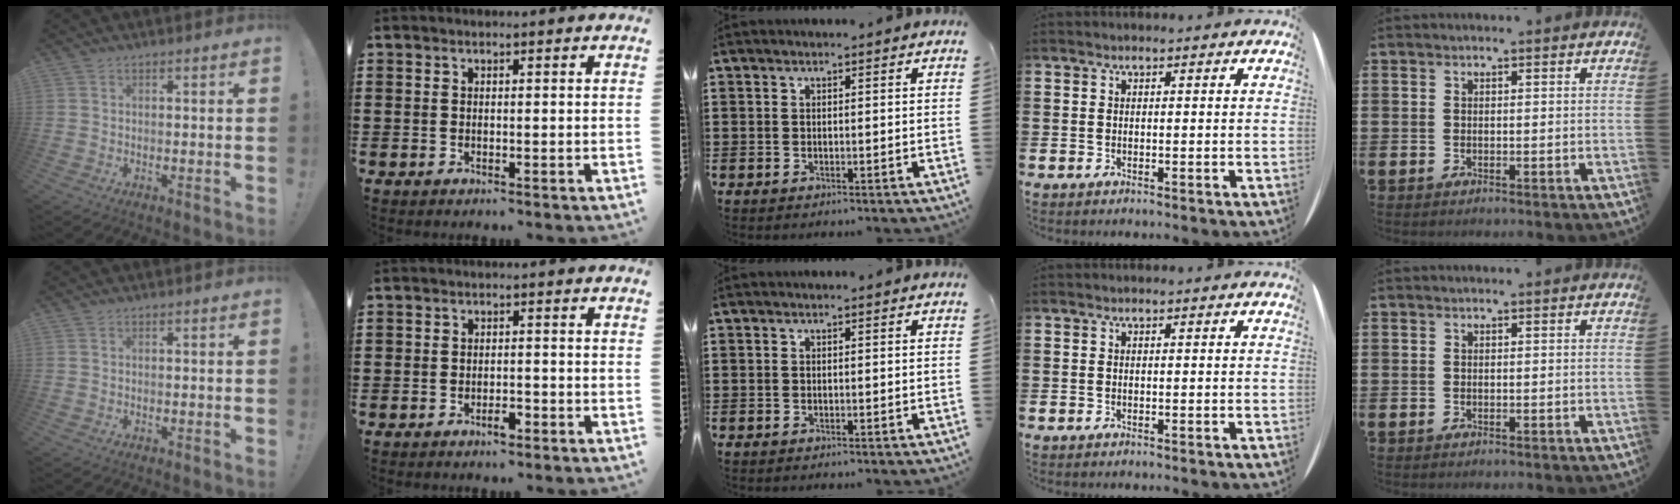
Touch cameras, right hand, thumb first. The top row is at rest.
{"index": {"total": 2.1, "force": [-1.4, 0.9, 1.2], "torque": [-0.026, 0.001, -0.027]}}